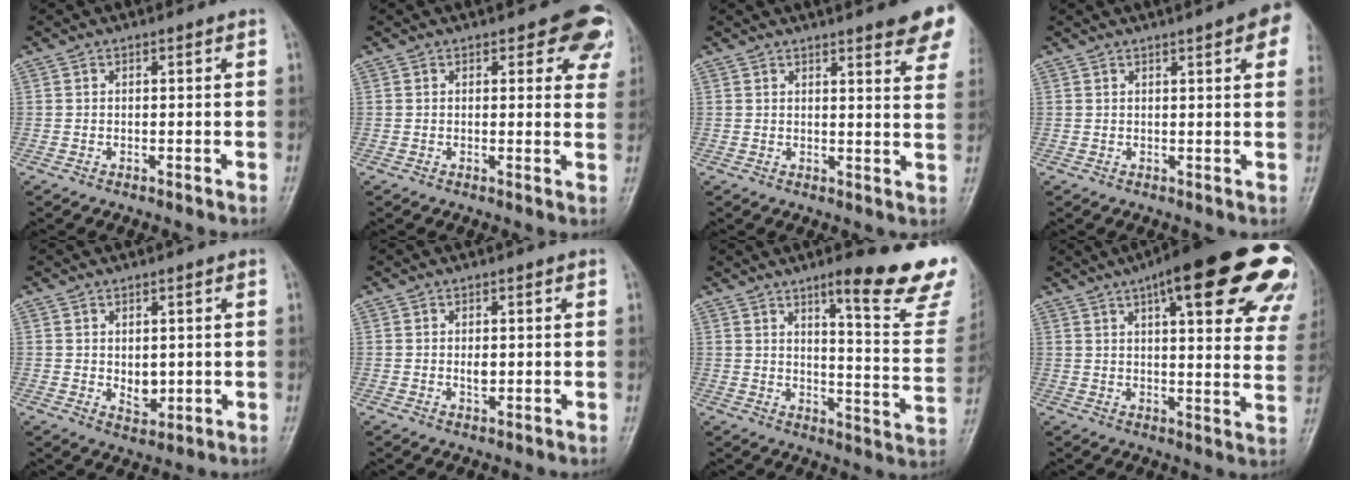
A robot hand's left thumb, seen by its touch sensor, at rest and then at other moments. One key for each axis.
{"total": 6.0, "fx": 3.2, "fy": 2.7, "fz": 4.2, "tx": -0.015, "ty": -0.008, "tz": 0.028}
{"total": 13.2, "fx": 9.2, "fy": 2.8, "fz": 9.0, "tx": -0.087, "ty": -0.032, "tz": 0.094}
{"total": 8.4, "fx": 4.3, "fy": 1.7, "fz": 7.0, "tx": -0.067, "ty": 0.006, "tz": 0.046}
{"total": 4.1, "fx": 0.2, "fy": 2.8, "fz": 3.0, "tx": -0.032, "ty": -0.010, "tz": 0.011}
{"total": 2.0, "fx": 0.2, "fy": 1.2, "fz": 1.6, "tx": -0.020, "ty": -0.003, "tz": 0.003}
{"total": 20.0, "fx": 13.4, "fy": 3.0, "fz": 14.4, "tx": -0.152, "ty": -0.087, "tz": 0.179}
{"total": 28.1, "fx": 15.7, "fy": 7.6, "fz": 22.1, "tx": -0.226, "ty": -0.013, "tz": 0.193}